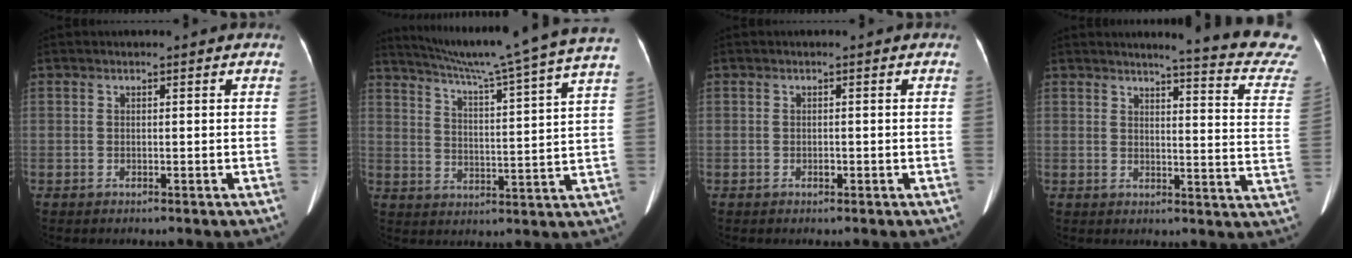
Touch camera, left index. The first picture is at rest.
{"total": 23.1, "force": [19.7, -2.1, 12.0], "torque": [-0.197, -0.042, 0.261]}
{"total": 0.5, "force": [-0.2, 0.3, 0.3], "torque": [-0.007, 0.001, -0.003]}
{"total": 15.9, "force": [15.0, -0.9, 5.2], "torque": [-0.056, -0.117, 0.146]}